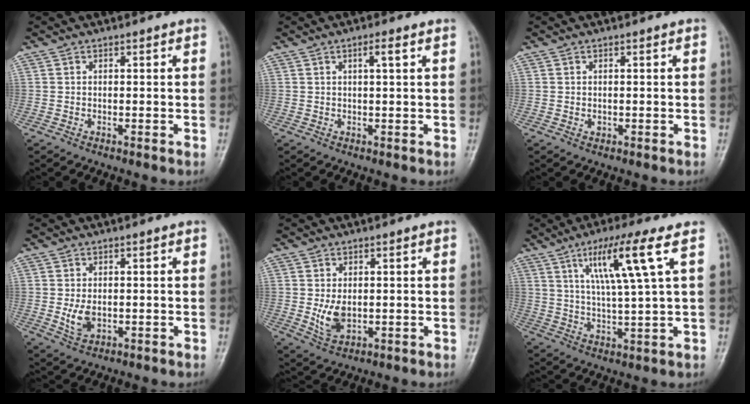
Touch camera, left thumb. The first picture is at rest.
{"total": 2.2, "force": [0.9, 0.1, 2.0], "torque": [-0.039, 0.001, 0.015]}
{"total": 0.6, "force": [-0.1, 0.6, 0.2], "torque": [-0.001, 0.003, 0.001]}
{"total": 3.7, "force": [-0.4, 2.5, 2.8], "torque": [-0.046, -0.004, -0.001]}
{"total": 4.8, "force": [-0.2, 3.1, 3.6], "torque": [-0.062, -0.008, 0.007]}
{"total": 11.4, "force": [4.7, 0.1, 10.4], "torque": [-0.195, -0.015, 0.086]}